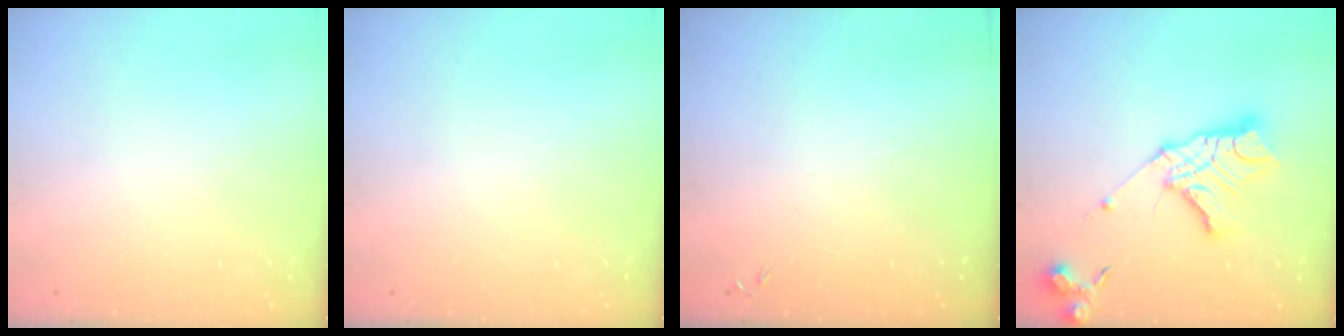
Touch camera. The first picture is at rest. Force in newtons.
{"total": 0.0}
{"total": 0.0}
{"total": 18.7, "press": 18.6, "slide": 1.5}